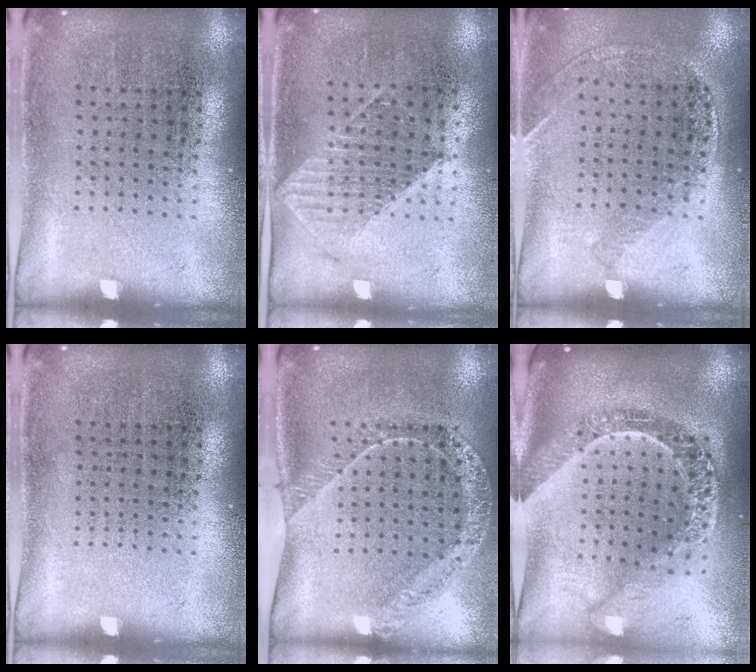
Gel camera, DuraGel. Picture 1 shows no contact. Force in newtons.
{"total": 1.1, "press": 1.0, "slide": 0.3}
{"total": 1.2, "press": 1.2, "slide": 0.2}
{"total": 0.0}
{"total": 1.4, "press": 1.4, "slide": 0.0}
{"total": 2.9, "press": 2.2, "slide": 1.8}